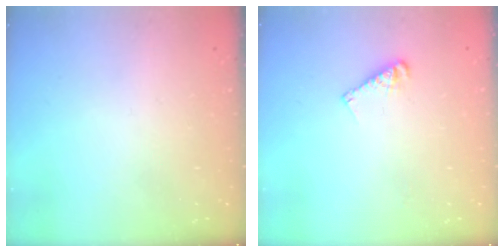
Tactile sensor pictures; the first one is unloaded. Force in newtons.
{"total": 6.0, "press": 6.0, "slide": 0.2}